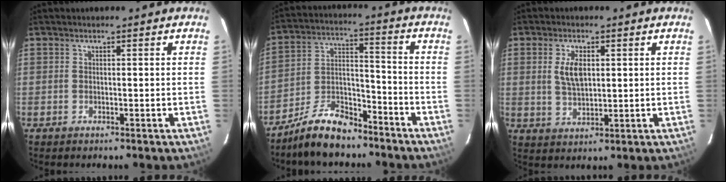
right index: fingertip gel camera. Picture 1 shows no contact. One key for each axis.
{"total": 11.6, "fx": -9.1, "fy": 4.7, "fz": 5.5, "tx": -0.119, "ty": 0.028, "tz": -0.165}
{"total": 5.7, "fx": 1.3, "fy": 2.9, "fz": 4.7, "tx": -0.090, "ty": 0.003, "tz": 0.029}